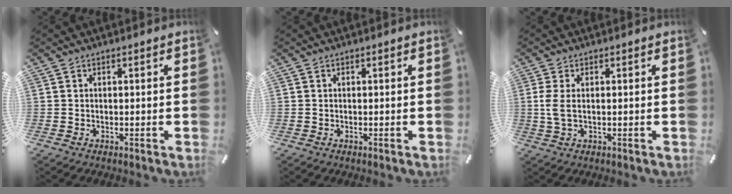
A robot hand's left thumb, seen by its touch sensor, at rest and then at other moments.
{"total": 0.0}
{"total": 3.7, "force": [0.3, 1.2, 3.5], "torque": [-0.081, -0.004, 0.002]}